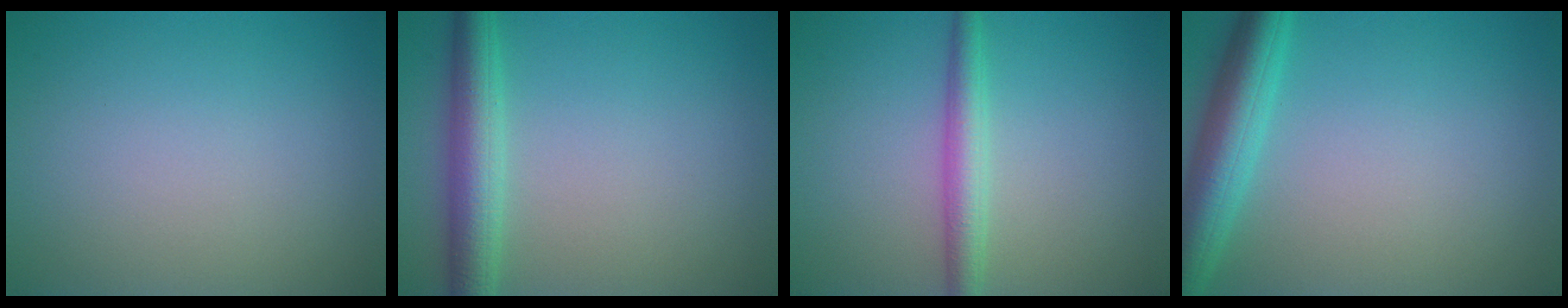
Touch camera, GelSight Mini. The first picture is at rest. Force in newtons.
{"total": 4.3, "press": 4.3, "slide": 0.1}
{"total": 3.0, "press": 3.0, "slide": 0.1}
{"total": 5.2, "press": 5.2, "slide": 0.2}